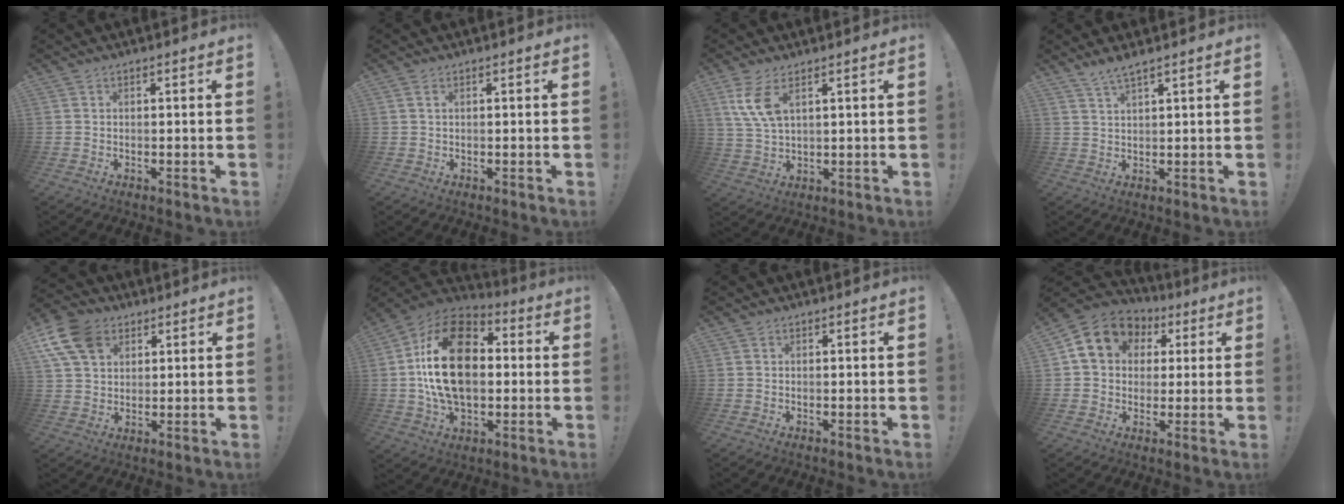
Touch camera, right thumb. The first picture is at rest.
{"total": 0.9, "force": [0.3, 0.2, 0.8], "torque": [-0.020, 0.002, 0.006]}
{"total": 8.2, "force": [4.0, 3.3, 6.3], "torque": [-0.133, -0.016, 0.073]}
{"total": 3.4, "force": [2.9, -0.1, 1.8], "torque": [-0.042, -0.012, 0.052]}
{"total": 12.9, "force": [5.8, 9.2, 6.9], "torque": [-0.131, -0.020, 0.115]}
{"total": 25.4, "force": [2.4, 16.2, 19.5], "torque": [-0.352, 0.017, 0.045]}
{"total": 0.0}
{"total": 12.8, "force": [4.4, 10.3, 6.1], "torque": [-0.092, -0.008, 0.090]}